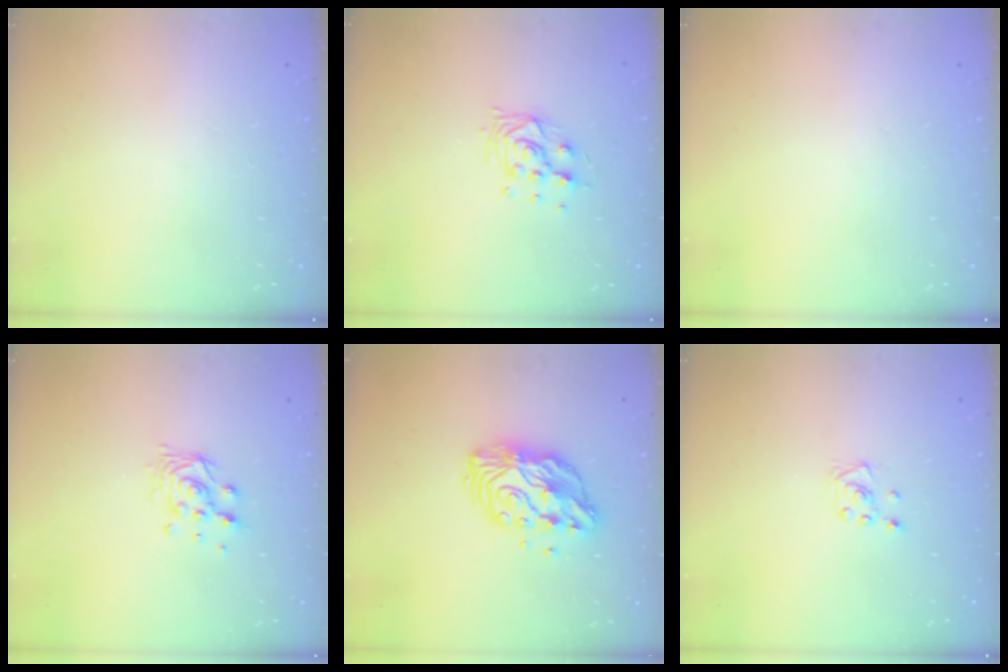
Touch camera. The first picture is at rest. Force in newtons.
{"total": 9.0, "press": 8.9, "slide": 1.5}
{"total": 0.0}
{"total": 8.2, "press": 8.2, "slide": 0.4}
{"total": 11.3, "press": 11.3, "slide": 1.0}
{"total": 3.0, "press": 2.9, "slide": 0.3}